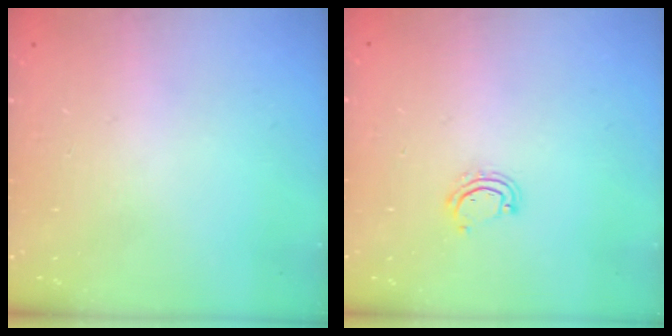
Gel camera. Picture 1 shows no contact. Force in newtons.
{"total": 2.7, "press": 2.7, "slide": 0.2}